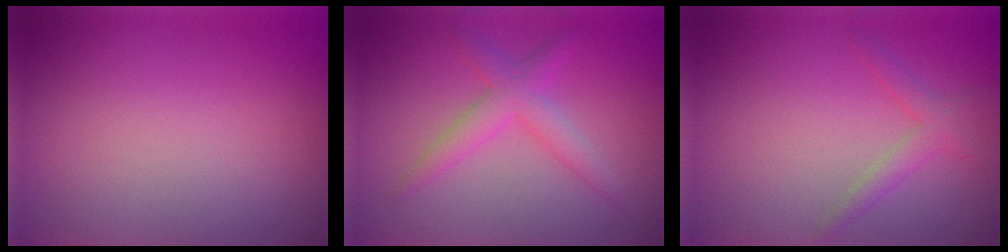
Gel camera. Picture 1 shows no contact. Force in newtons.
{"total": 3.0, "press": 3.0, "slide": 0.1}
{"total": 1.8, "press": 1.8, "slide": 0.1}